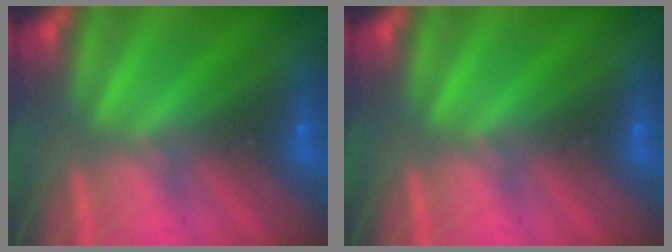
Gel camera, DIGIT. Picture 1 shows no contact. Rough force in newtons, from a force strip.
{"total": 0.0}